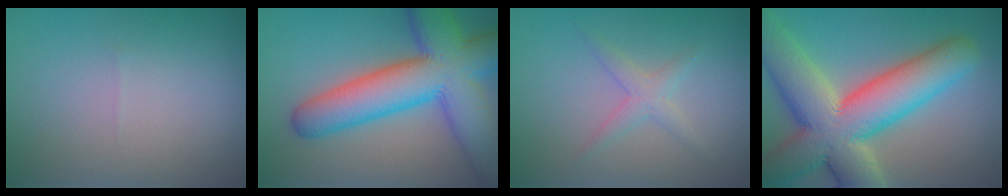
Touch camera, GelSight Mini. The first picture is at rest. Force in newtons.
{"total": 11.9, "press": 11.9, "slide": 0.3}
{"total": 1.7, "press": 1.7, "slide": 0.1}
{"total": 12.8, "press": 12.8, "slide": 1.0}